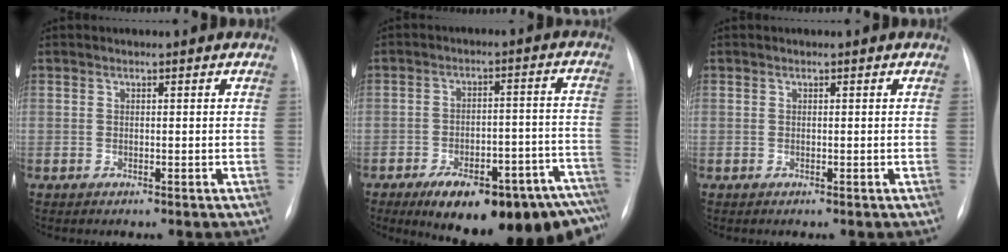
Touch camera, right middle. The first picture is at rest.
{"total": 20.9, "force": [-15.4, 6.0, 12.8], "torque": [-0.103, 0.033, -0.203]}
{"total": 0.0}